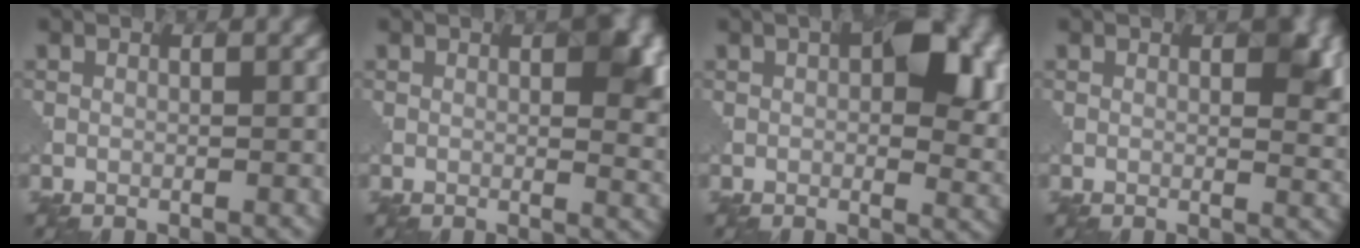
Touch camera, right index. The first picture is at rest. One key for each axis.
{"total": 5.5, "fx": 1.3, "fy": 2.4, "fz": 4.8, "tx": -0.045, "ty": -0.004, "tz": 0.019}
{"total": 8.6, "fx": 1.9, "fy": 4.5, "fz": 7.0, "tx": -0.084, "ty": -0.002, "tz": 0.027}
{"total": 3.9, "fx": 1.1, "fy": 1.7, "fz": 3.4, "tx": -0.035, "ty": -0.006, "tz": 0.016}